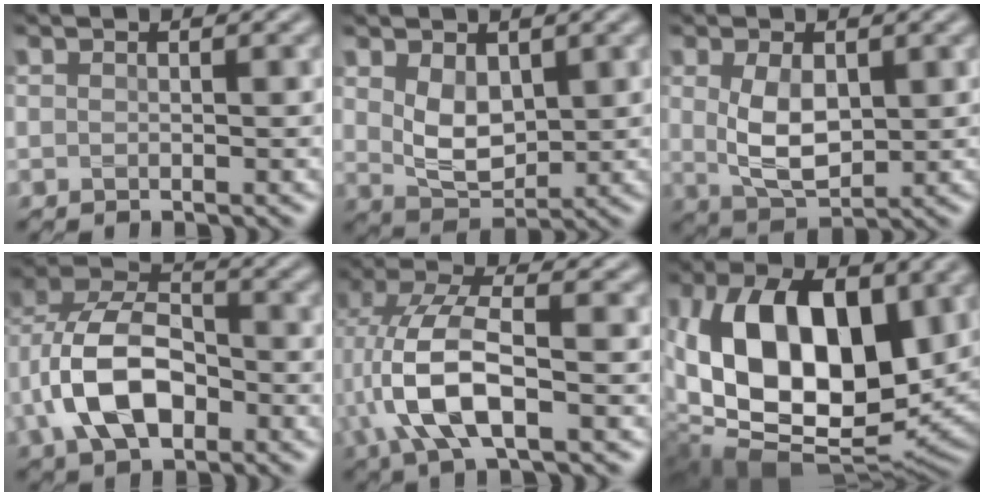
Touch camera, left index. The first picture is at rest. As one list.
[{"total": 4.0, "force": [1.0, 2.6, 2.9], "torque": [-0.066, -0.005, 0.026]}, {"total": 5.0, "force": [0.8, 2.9, 4.0], "torque": [-0.088, -0.001, 0.024]}, {"total": 8.6, "force": [-2.3, 5.3, 6.5], "torque": [-0.137, 0.015, -0.051]}, {"total": 7.9, "force": [-1.2, 3.2, 7.1], "torque": [-0.156, 0.017, -0.028]}, {"total": 13.4, "force": [2.7, 8.1, 10.4], "torque": [-0.184, -0.013, 0.061]}]